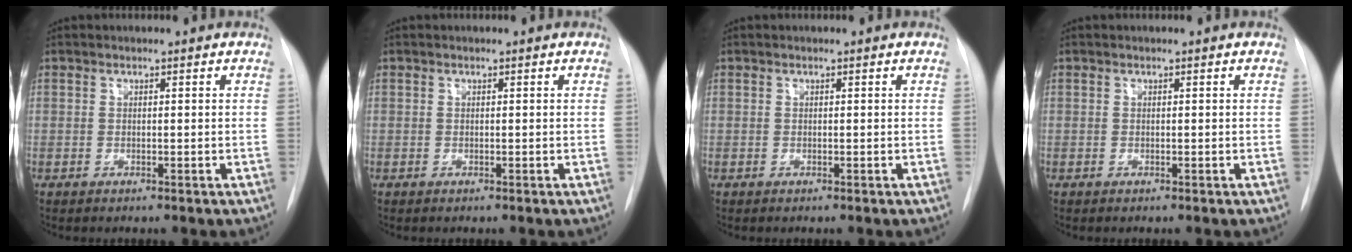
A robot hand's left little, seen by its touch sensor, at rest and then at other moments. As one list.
[{"total": 0.0}, {"total": 0.0}, {"total": 0.0}]